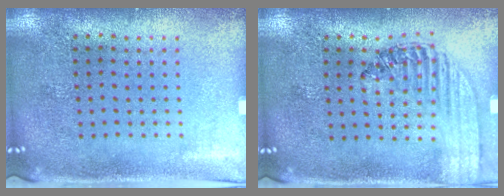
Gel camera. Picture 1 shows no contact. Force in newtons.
{"total": 1.5, "press": 1.4, "slide": 0.6}